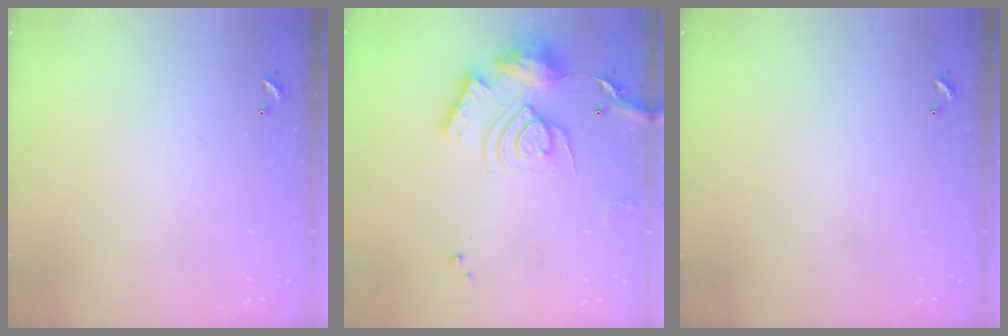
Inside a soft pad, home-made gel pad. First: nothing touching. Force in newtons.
{"total": 15.8, "press": 15.8, "slide": 1.0}
{"total": 0.0}